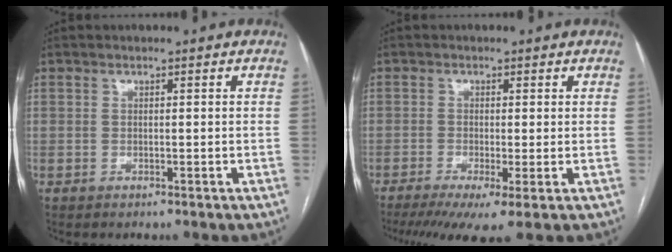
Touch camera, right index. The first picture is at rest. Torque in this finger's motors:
{"motor_torque": [0.65, -0.47, 0.40, 0.08]}